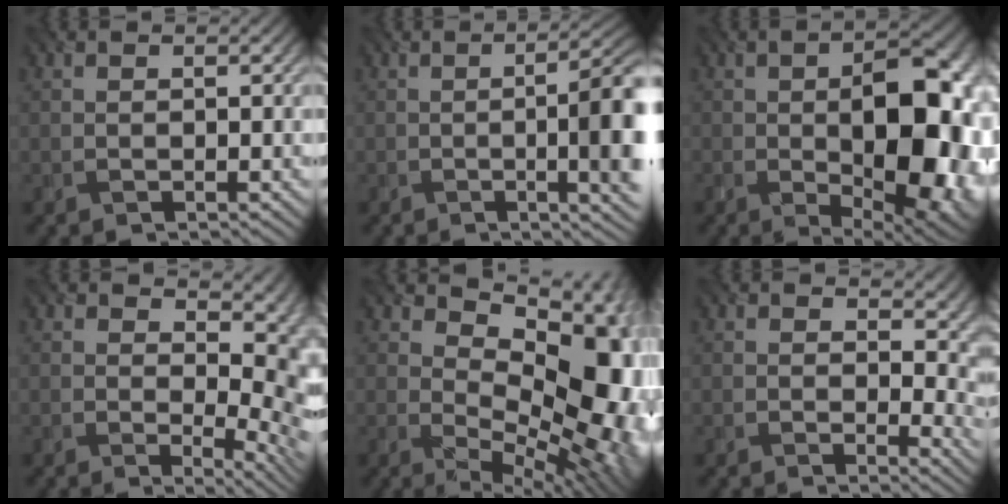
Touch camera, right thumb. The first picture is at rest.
{"total": 11.8, "force": [-1.1, 3.8, 11.2], "torque": [-0.117, 0.005, -0.021]}
{"total": 14.4, "force": [-1.2, 7.6, 12.1], "torque": [-0.144, -0.015, -0.007]}
{"total": 9.0, "force": [3.4, 3.8, 7.5], "torque": [-0.091, -0.007, 0.057]}
{"total": 16.5, "force": [2.7, 9.7, 13.1], "torque": [-0.136, -0.006, 0.058]}
{"total": 9.0, "force": [2.8, 5.3, 6.7], "torque": [-0.070, -0.014, 0.063]}